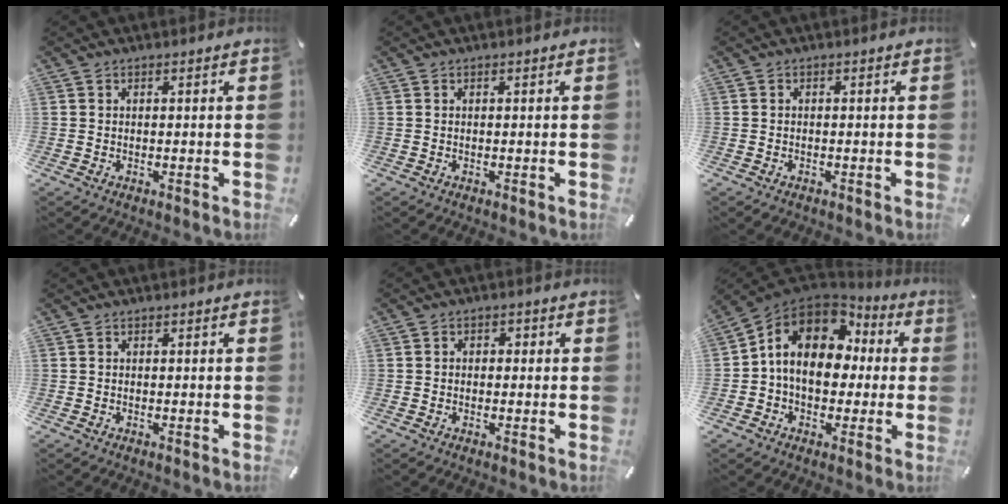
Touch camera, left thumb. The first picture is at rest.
{"total": 0.0}
{"total": 0.7, "force": [-0.5, 0.4, 0.2], "torque": [-0.002, 0.002, -0.012]}
{"total": 0.0}
{"total": 1.9, "force": [-0.8, 1.5, 0.7], "torque": [-0.012, 0.012, -0.019]}
{"total": 13.3, "force": [2.1, 10.4, 8.1], "torque": [-0.153, -0.002, 0.041]}